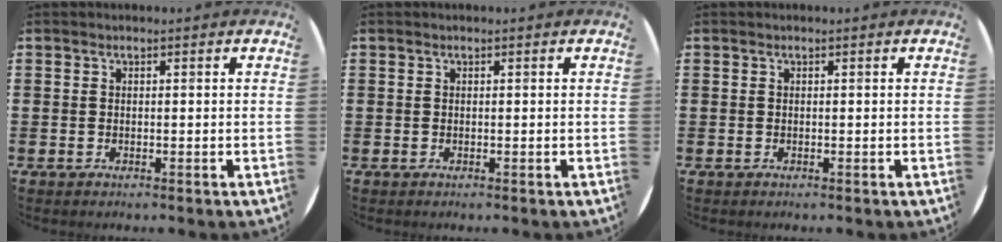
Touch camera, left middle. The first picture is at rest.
{"total": 0.0}
{"total": 0.0}